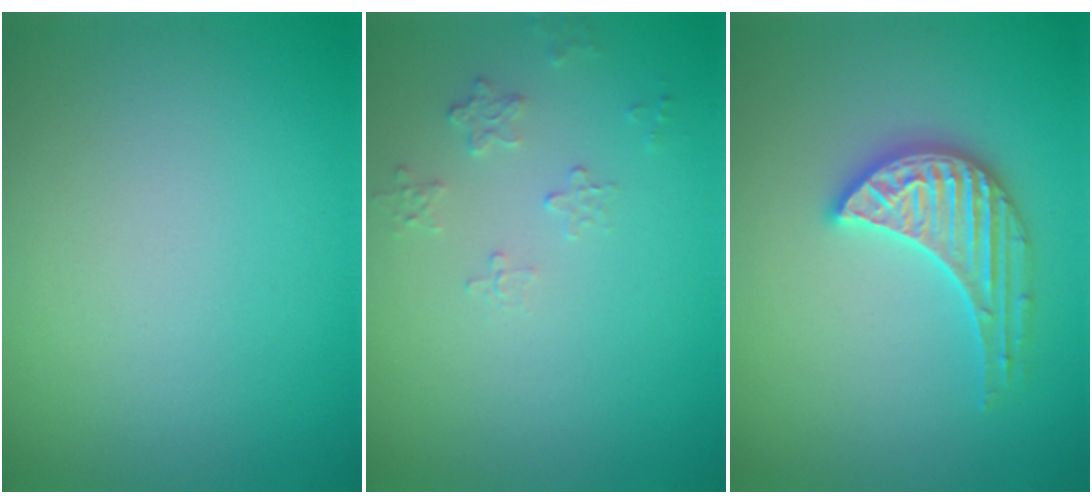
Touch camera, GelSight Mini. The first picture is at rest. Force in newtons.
{"total": 1.2, "press": 0.8, "slide": 0.9}
{"total": 3.3, "press": 3.3, "slide": 0.4}